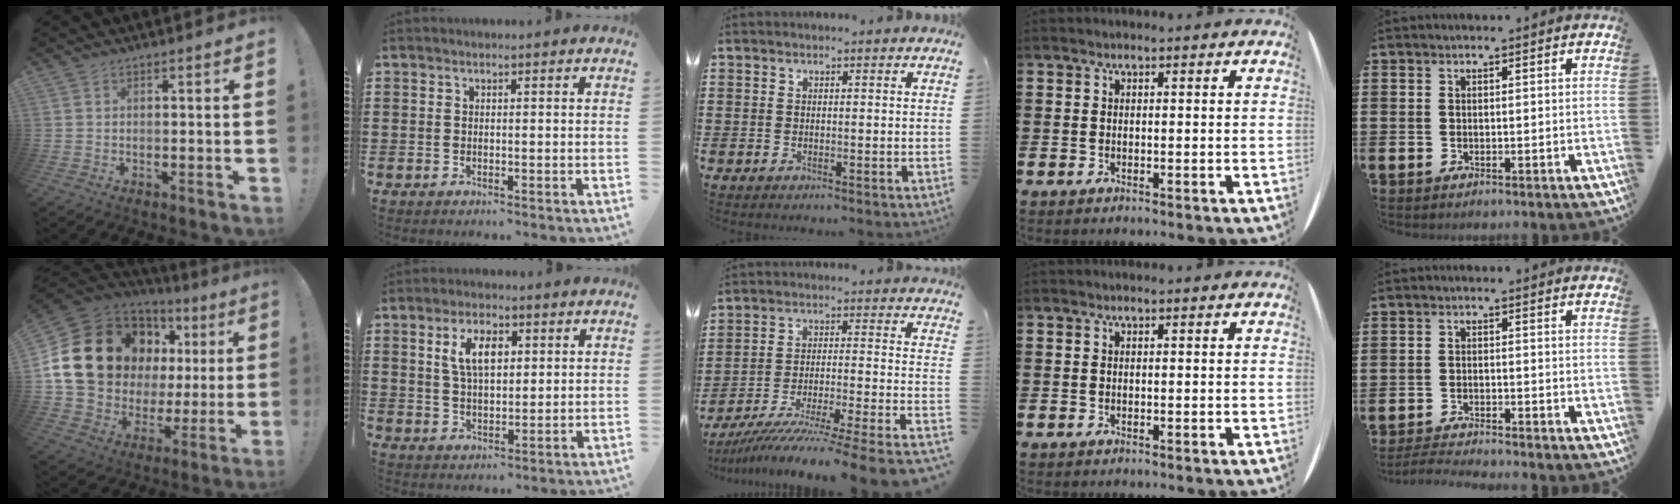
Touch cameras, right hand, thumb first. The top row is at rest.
{"thumb": {"total": 22.7, "force": [8.4, 16.3, 13.4], "torque": [-0.242, -0.042, 0.191]}, "index": {"total": 6.1, "force": [2.1, 3.1, 4.8], "torque": [-0.098, 0.010, 0.032]}, "middle": {"total": 8.6, "force": [-7.3, -0.9, 4.5], "torque": [-0.068, -0.016, -0.146]}, "little": {"total": 2.4, "force": [-2.4, -0.2, 0.3], "torque": [-0.005, 0.003, -0.049]}}